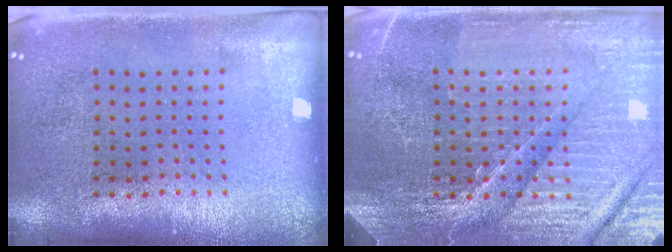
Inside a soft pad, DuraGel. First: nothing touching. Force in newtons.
{"total": 4.8, "press": 4.6, "slide": 1.5}